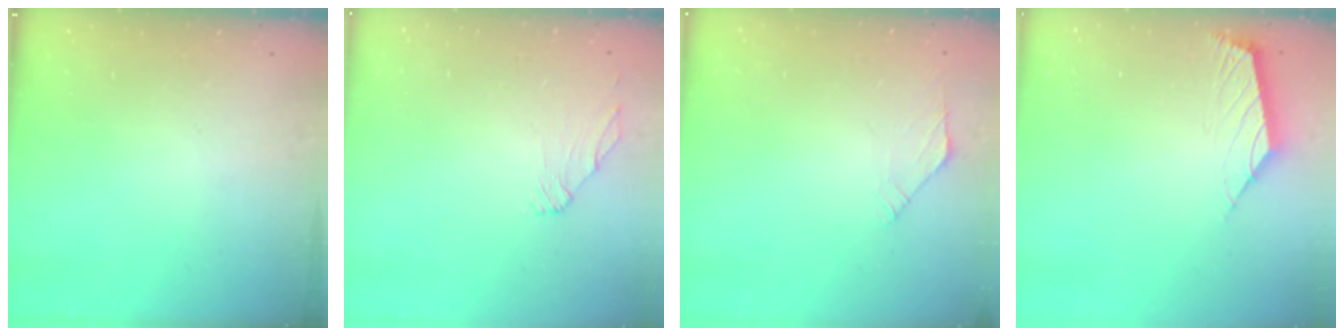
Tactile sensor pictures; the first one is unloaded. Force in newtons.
{"total": 0.6, "press": 0.5, "slide": 0.3}
{"total": 2.1, "press": 2.1, "slide": 0.5}
{"total": 2.5, "press": 2.4, "slide": 0.7}